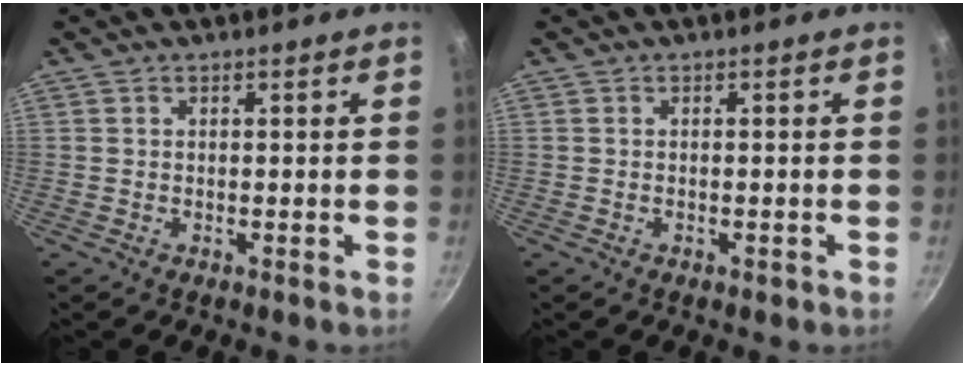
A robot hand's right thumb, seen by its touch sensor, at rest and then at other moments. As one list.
[{"total": 0.8, "force": [-0.4, 0.4, 0.5], "torque": [-0.007, 0.002, -0.006]}]